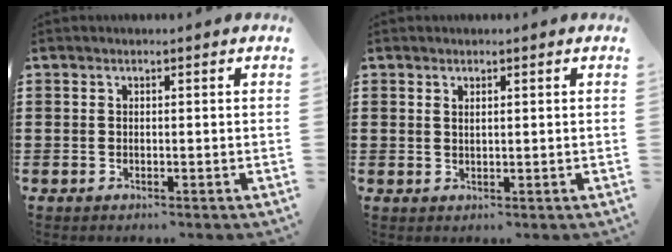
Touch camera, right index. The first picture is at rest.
{"total": 0.8, "force": [0.5, 0.2, 0.5], "torque": [-0.010, 0.002, 0.010]}